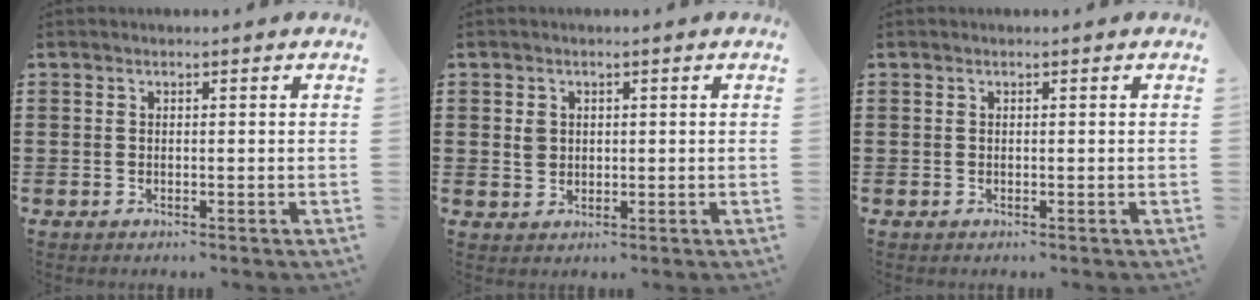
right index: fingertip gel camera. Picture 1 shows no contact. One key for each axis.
{"total": 1.9, "fx": 0.4, "fy": 1.6, "fz": 0.9, "tx": -0.022, "ty": 0.008, "tz": 0.007}
{"total": 0.0}